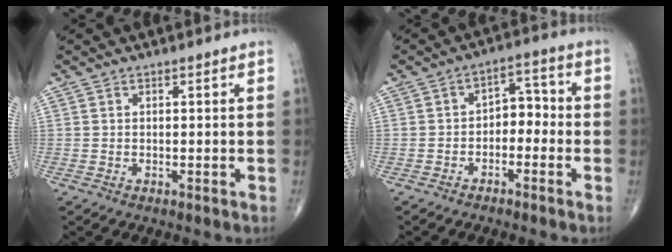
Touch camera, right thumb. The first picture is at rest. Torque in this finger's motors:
{"motor_torque": [-0.08, -0.14, -0.10, -0.07, 0.06]}